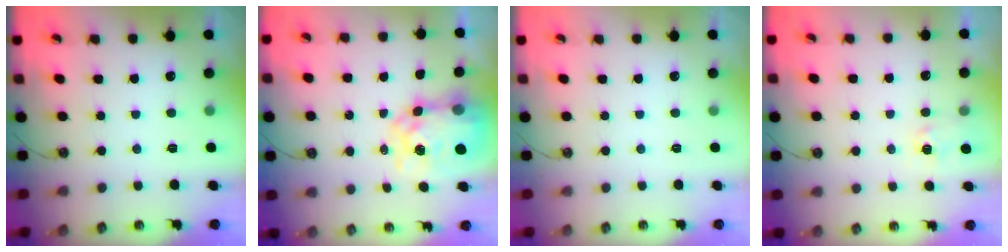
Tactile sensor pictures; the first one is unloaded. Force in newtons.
{"total": 9.8, "press": 9.8, "slide": 0.7}
{"total": 0.0}
{"total": 3.9, "press": 3.9, "slide": 0.5}